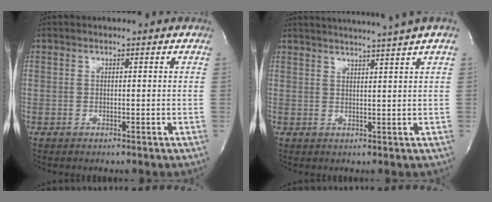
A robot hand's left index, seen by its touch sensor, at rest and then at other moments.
{"total": 8.2, "force": [7.1, -2.0, 3.5], "torque": [-0.050, -0.002, 0.090]}